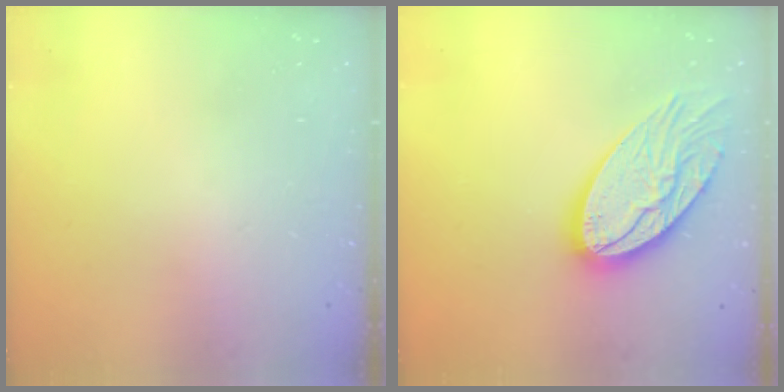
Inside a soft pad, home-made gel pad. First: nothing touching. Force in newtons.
{"total": 18.9, "press": 18.9, "slide": 1.4}